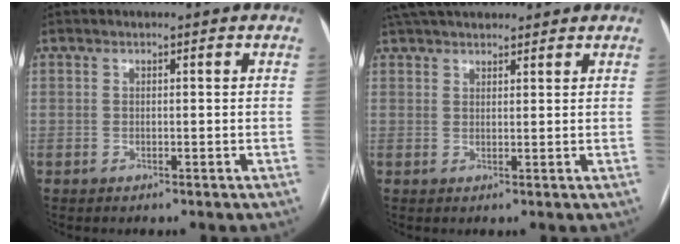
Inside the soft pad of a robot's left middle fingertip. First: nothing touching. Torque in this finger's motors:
{"motor_torque": [0.80, -0.89, 0.04, 0.09]}